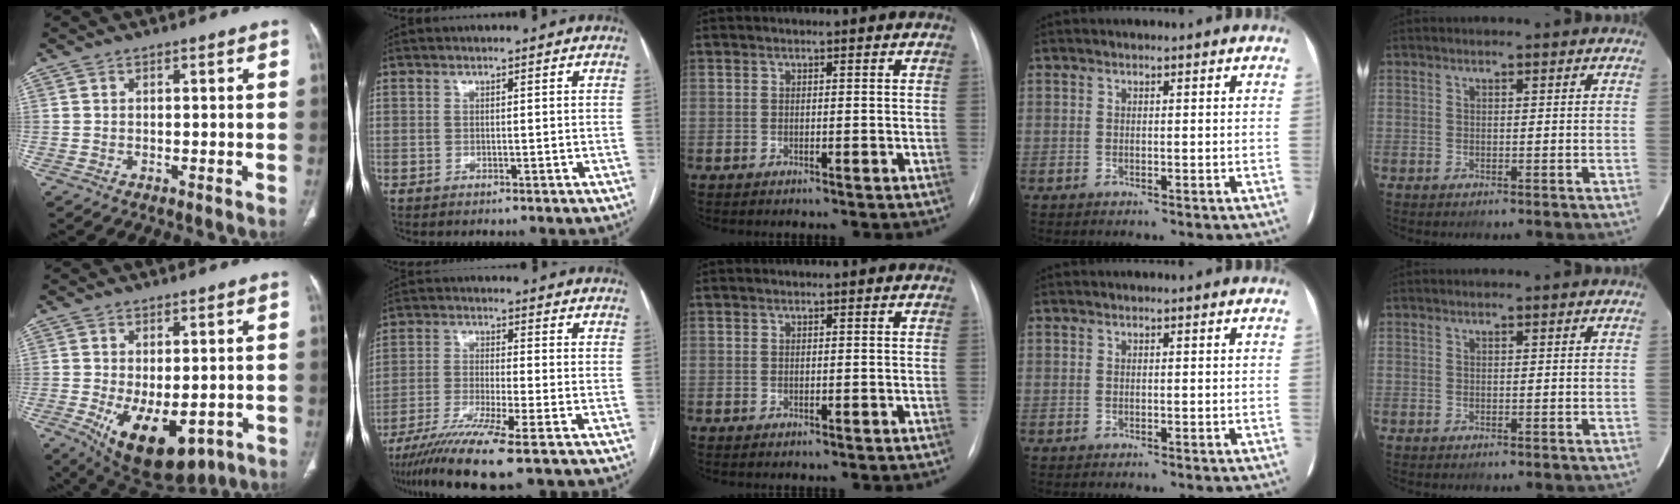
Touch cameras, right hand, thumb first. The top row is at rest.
{"thumb": {"total": 14.5, "force": [-5.5, 7.6, 11.1], "torque": [-0.174, -0.010, -0.061]}, "index": {"total": 10.7, "force": [-7.2, -0.7, 7.8], "torque": [-0.145, -0.026, -0.125]}}